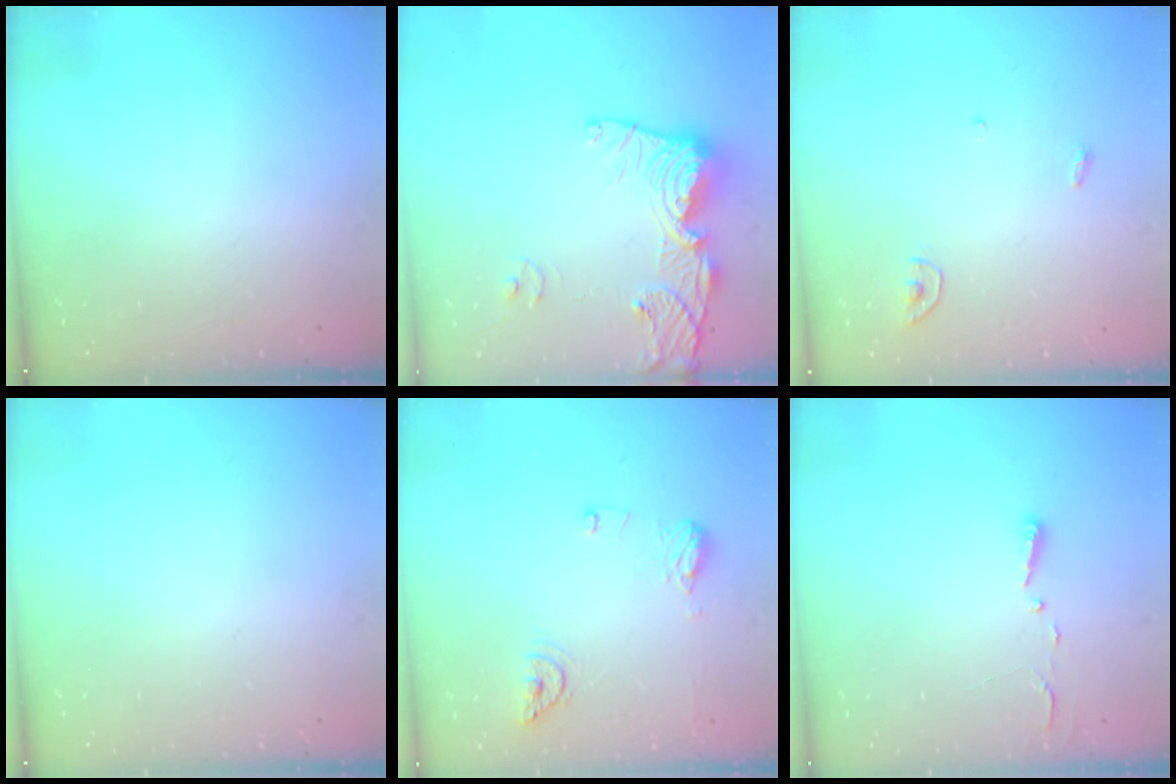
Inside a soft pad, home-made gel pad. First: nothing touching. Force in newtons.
{"total": 14.9, "press": 14.8, "slide": 1.7}
{"total": 3.4, "press": 3.4, "slide": 0.3}
{"total": 0.0}
{"total": 12.8, "press": 10.6, "slide": 7.2}
{"total": 2.7, "press": 2.7, "slide": 0.4}